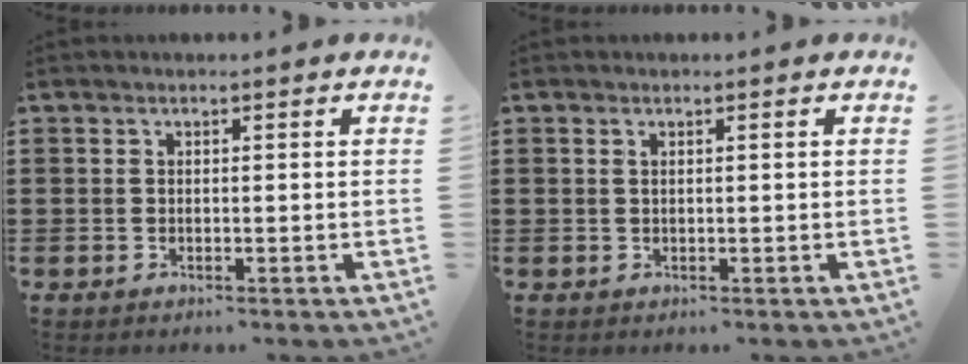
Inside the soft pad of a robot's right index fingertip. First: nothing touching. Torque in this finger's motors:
{"motor_torque": [-0.43, 0.19, -0.02, -0.01]}